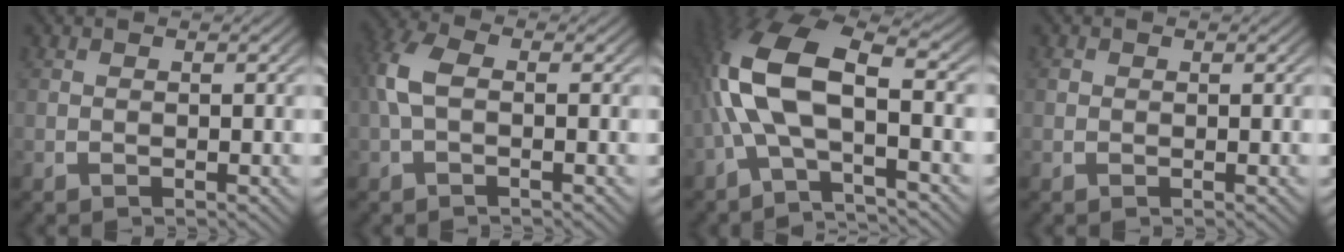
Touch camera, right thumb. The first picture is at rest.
{"total": 3.7, "force": [0.1, 2.3, 2.9], "torque": [-0.086, -0.002, 0.006]}
{"total": 10.7, "force": [-0.2, 6.0, 8.9], "torque": [-0.204, -0.017, 0.001]}
{"total": 0.6, "force": [0.2, 0.6, 0.1], "torque": [-0.004, -0.002, 0.004]}